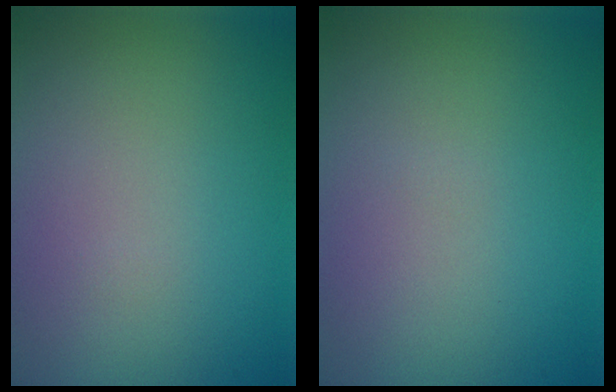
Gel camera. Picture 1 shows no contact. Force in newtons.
{"total": 0.0}